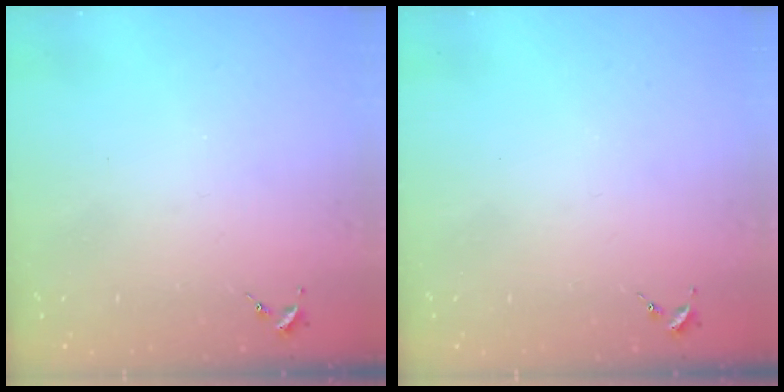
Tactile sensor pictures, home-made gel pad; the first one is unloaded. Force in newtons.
{"total": 0.0}